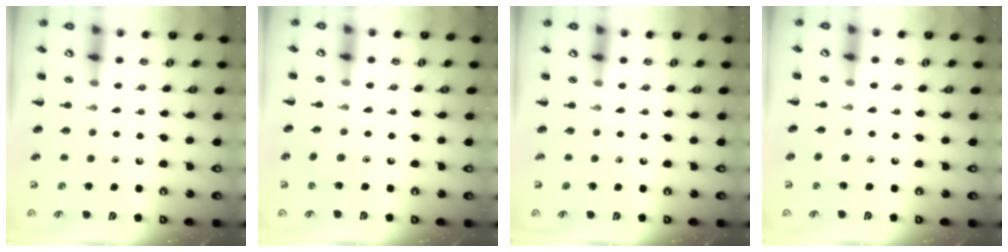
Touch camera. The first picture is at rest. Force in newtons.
{"total": 3.0, "press": 2.8, "slide": 1.0}
{"total": 0.0}
{"total": 4.7, "press": 4.5, "slide": 1.3}